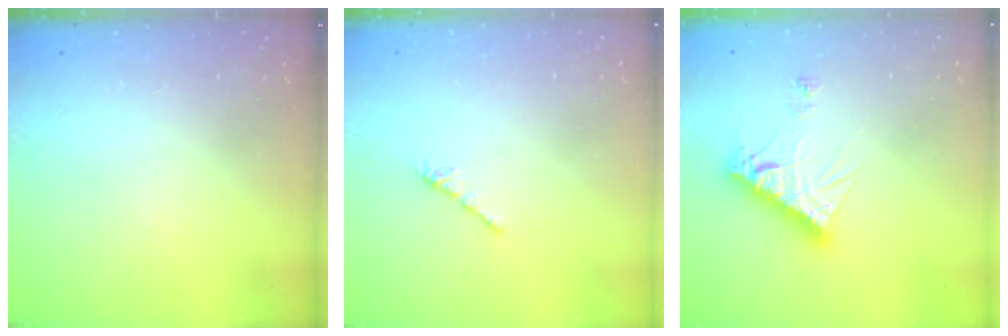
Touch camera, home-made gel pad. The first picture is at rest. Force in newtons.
{"total": 2.1, "press": 2.0, "slide": 0.7}
{"total": 10.5, "press": 10.5, "slide": 0.8}